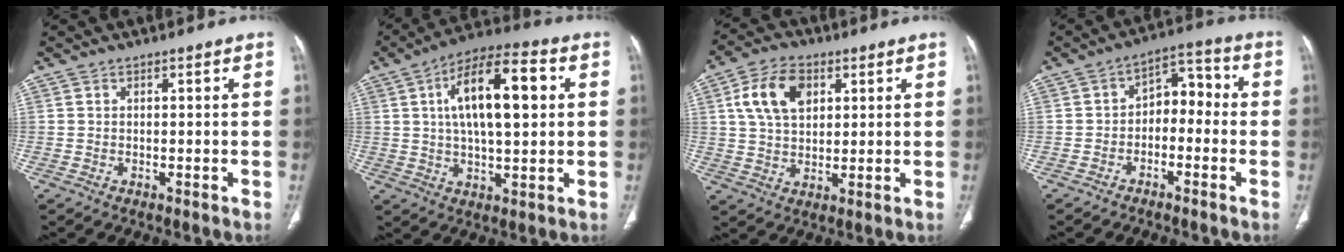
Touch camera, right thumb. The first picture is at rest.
{"total": 16.3, "force": [3.5, 6.6, 14.5], "torque": [-0.231, 0.014, 0.052]}
{"total": 10.6, "force": [3.6, 6.8, 7.3], "torque": [-0.120, 0.000, 0.064]}
{"total": 7.3, "force": [-2.0, 5.1, 4.9], "torque": [-0.045, 0.047, -0.044]}